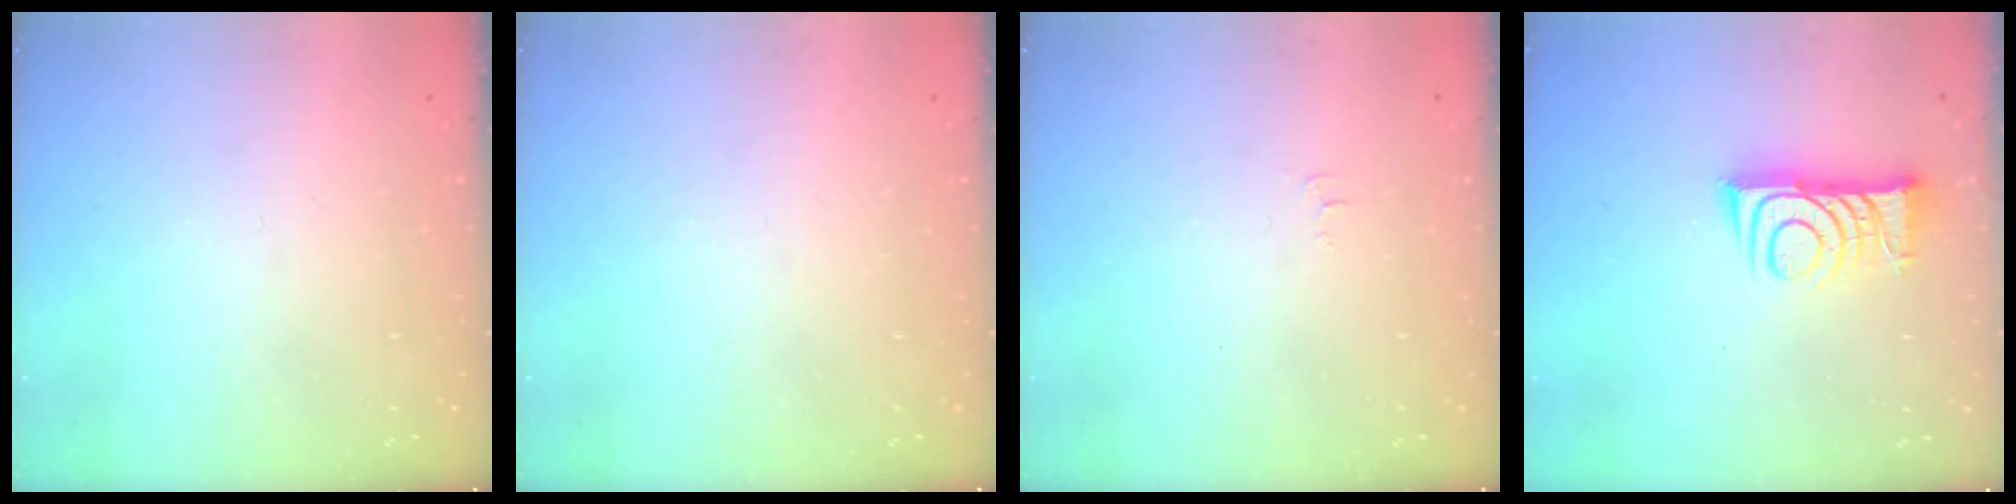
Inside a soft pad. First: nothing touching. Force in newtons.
{"total": 0.0}
{"total": 3.6, "press": 3.6, "slide": 0.5}
{"total": 11.6, "press": 11.5, "slide": 0.9}